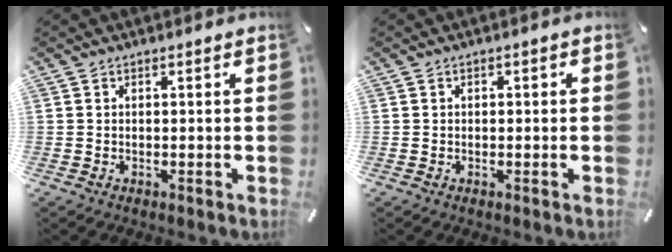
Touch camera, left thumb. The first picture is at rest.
{"total": 0.6, "force": [0.0, 0.6, 0.3], "torque": [-0.005, 0.003, -0.002]}